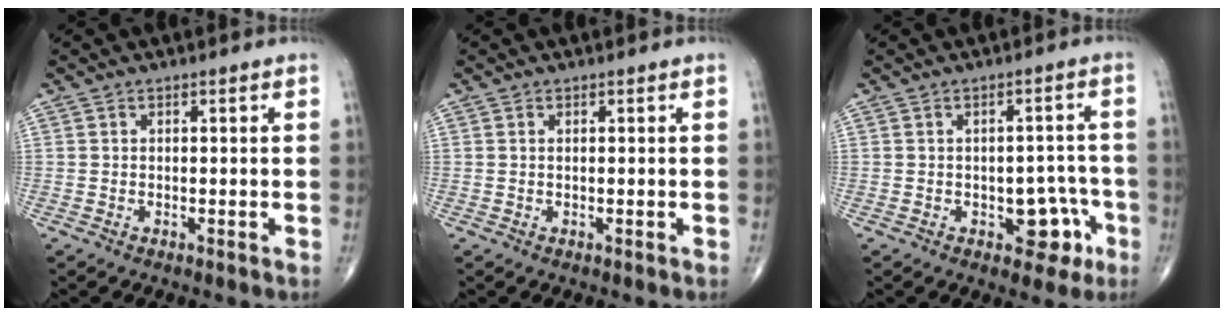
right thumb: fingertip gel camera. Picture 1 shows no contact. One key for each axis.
{"total": 0.0}
{"total": 6.3, "fx": -2.5, "fy": 4.0, "fz": 4.3, "tx": -0.016, "ty": 0.025, "tz": -0.027}